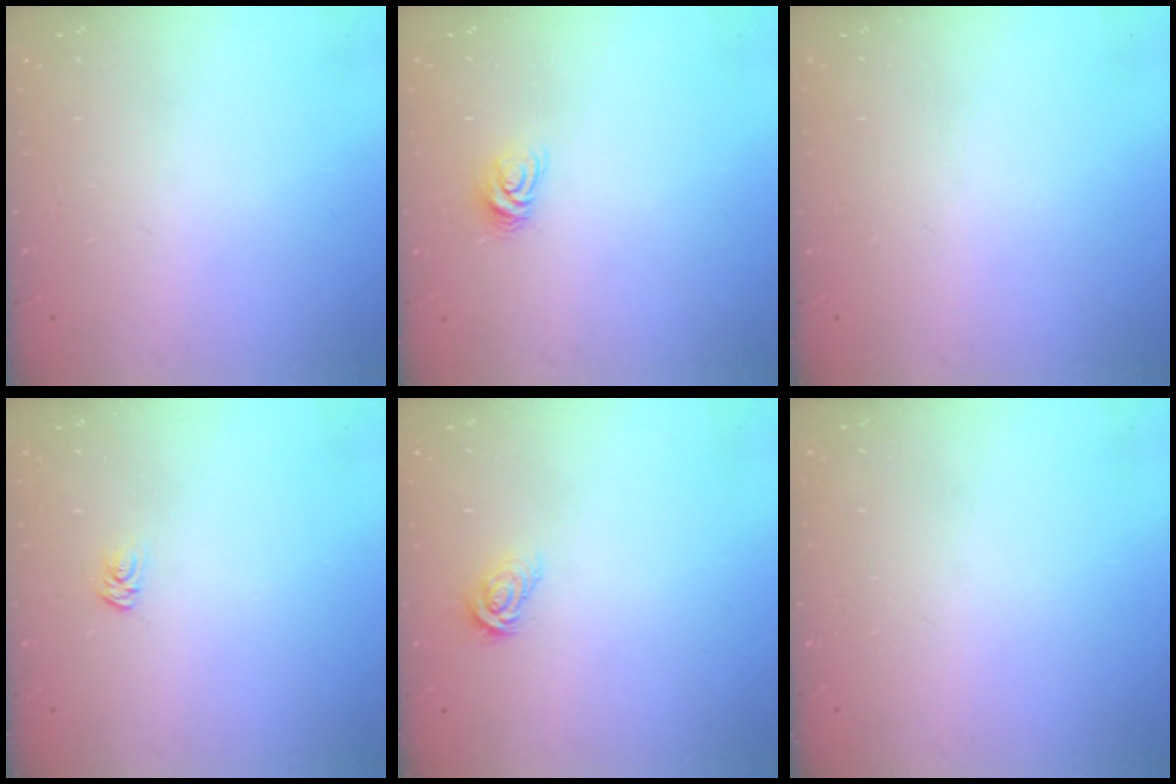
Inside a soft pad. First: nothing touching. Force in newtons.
{"total": 5.8, "press": 5.8, "slide": 0.3}
{"total": 0.0}
{"total": 2.5, "press": 2.5, "slide": 0.1}
{"total": 5.8, "press": 5.8, "slide": 0.1}
{"total": 0.0}